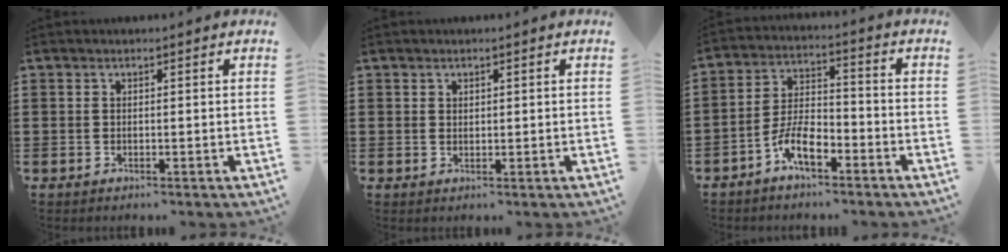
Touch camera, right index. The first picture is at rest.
{"total": 0.9, "force": [0.8, 0.4, 0.1], "torque": [-0.002, 0.001, 0.017]}
{"total": 6.8, "force": [-4.0, 2.8, 4.7], "torque": [-0.111, 0.005, -0.080]}